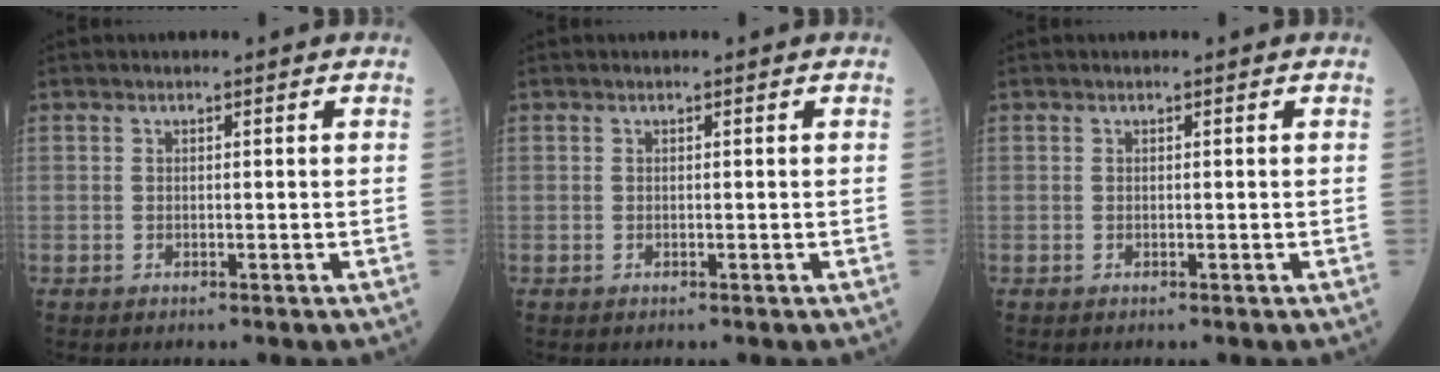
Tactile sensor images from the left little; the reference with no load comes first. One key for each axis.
{"total": 0.0}
{"total": 0.0}